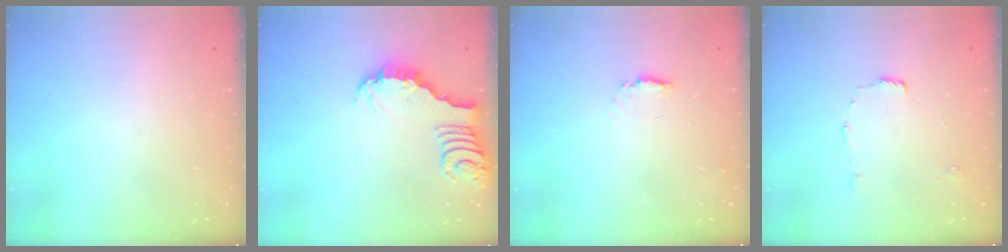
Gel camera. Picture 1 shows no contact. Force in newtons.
{"total": 3.5, "press": 3.5, "slide": 0.3}
{"total": 4.2, "press": 4.2, "slide": 0.5}
{"total": 6.0, "press": 5.9, "slide": 0.5}